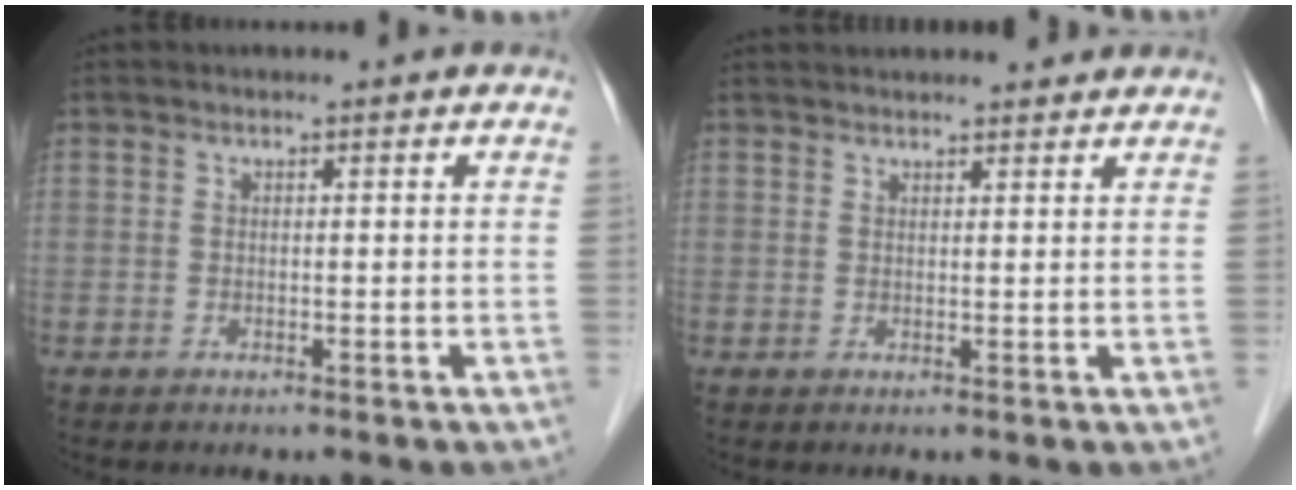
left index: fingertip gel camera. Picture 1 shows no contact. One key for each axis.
{"total": 8.6, "fx": 8.0, "fy": 1.8, "fz": 2.7, "tx": -0.030, "ty": 0.032, "tz": 0.097}